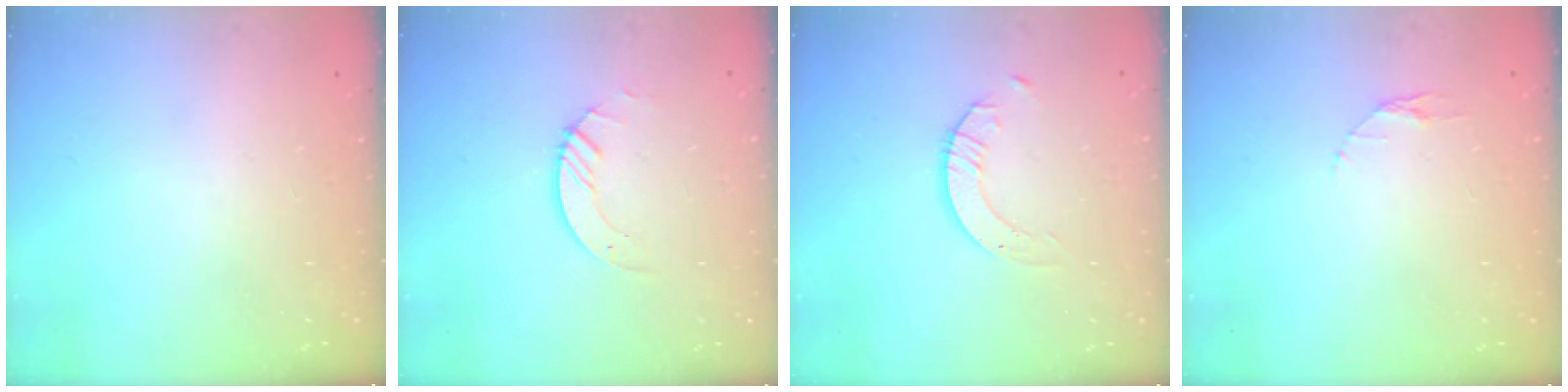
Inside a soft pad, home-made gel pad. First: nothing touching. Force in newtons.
{"total": 3.7, "press": 3.7, "slide": 0.4}
{"total": 2.7, "press": 2.7, "slide": 0.2}
{"total": 3.5, "press": 3.4, "slide": 0.4}